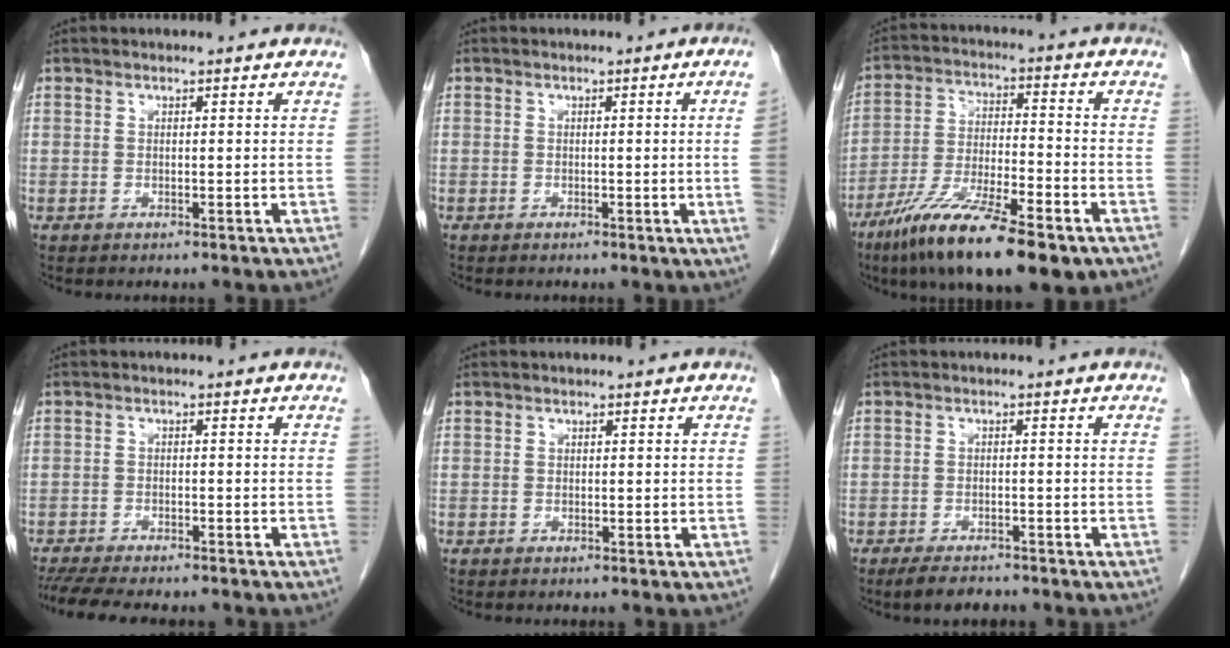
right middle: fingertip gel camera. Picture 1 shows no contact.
{"total": 3.3, "force": [-0.3, -1.4, 3.0], "torque": [-0.039, -0.005, -0.002]}
{"total": 17.0, "force": [-10.8, 3.2, 12.8], "torque": [-0.220, -0.032, -0.186]}
{"total": 11.6, "force": [-10.0, 2.6, 5.3], "torque": [-0.085, -0.011, -0.141]}
{"total": 0.0}
{"total": 3.7, "force": [-3.1, 1.1, 1.7], "torque": [-0.032, -0.005, -0.049]}